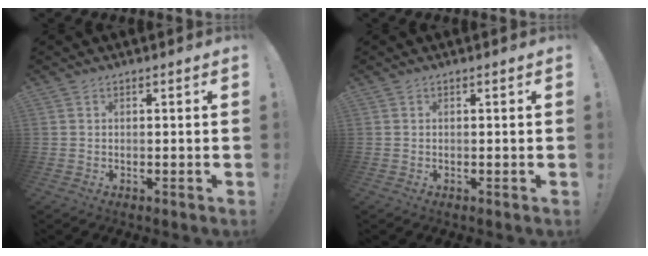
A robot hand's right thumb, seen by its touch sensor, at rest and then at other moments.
{"total": 0.0}